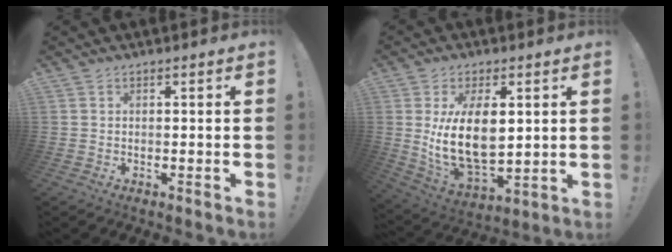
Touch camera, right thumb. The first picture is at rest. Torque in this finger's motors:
{"motor_torque": [1.91, 3.10, 0.95, -0.55, 0.53]}